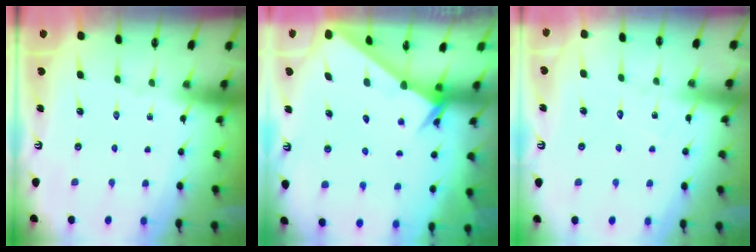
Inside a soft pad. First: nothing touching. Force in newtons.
{"total": 2.7, "press": 2.7, "slide": 0.2}
{"total": 6.2, "press": 6.2, "slide": 0.6}